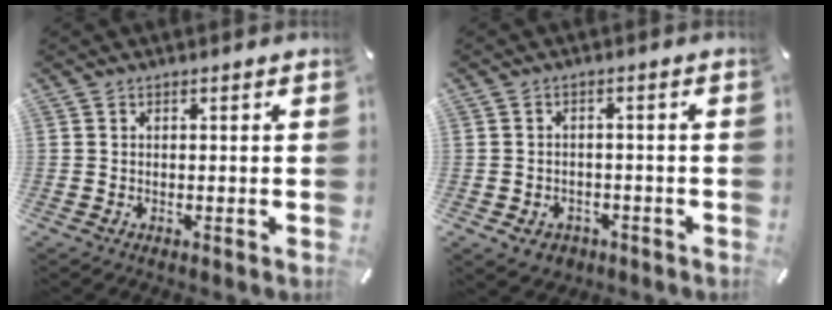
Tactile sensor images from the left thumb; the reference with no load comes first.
{"total": 4.1, "force": [-2.0, 3.3, 1.4], "torque": [-0.019, 0.005, -0.038]}